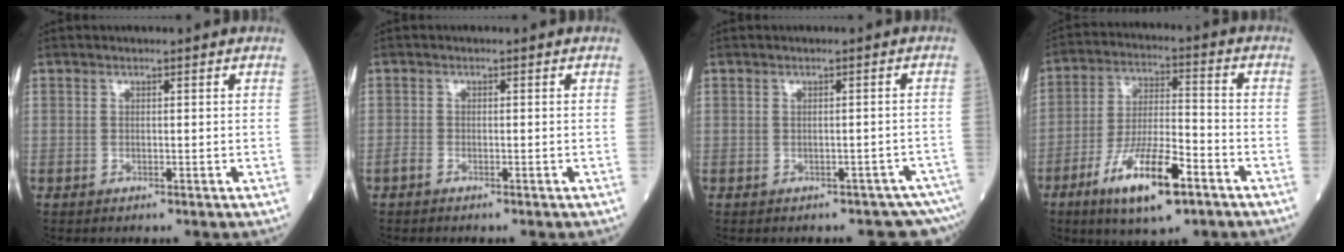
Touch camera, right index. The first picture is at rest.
{"total": 1.7, "force": [-1.1, 0.9, 0.9], "torque": [-0.032, -0.002, -0.019]}
{"total": 5.7, "force": [-4.1, 2.6, 2.9], "torque": [-0.035, 0.030, -0.049]}
{"total": 14.2, "force": [-7.7, 3.3, 11.5], "torque": [-0.221, -0.014, -0.133]}